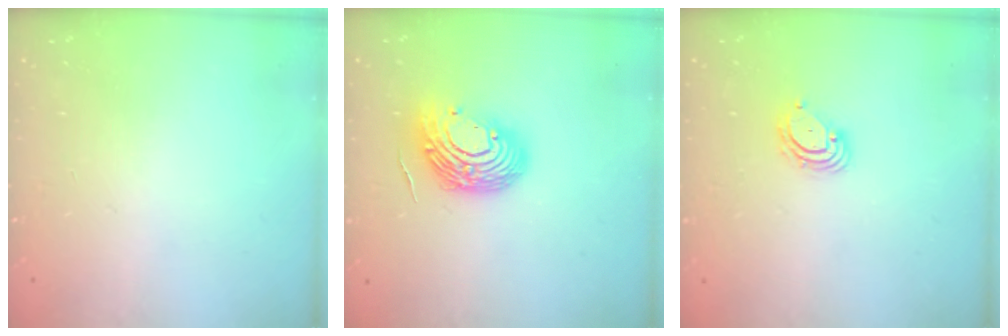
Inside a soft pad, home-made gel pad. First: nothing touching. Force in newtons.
{"total": 12.6, "press": 12.5, "slide": 1.7}
{"total": 5.0, "press": 4.9, "slide": 0.4}